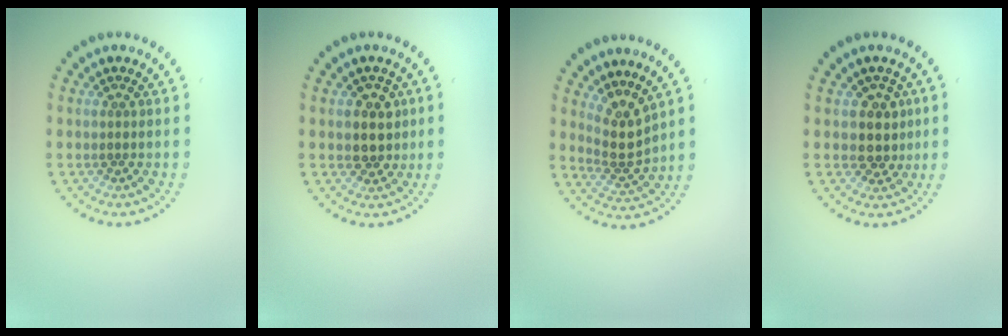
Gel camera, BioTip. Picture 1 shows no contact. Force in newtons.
{"total": 2.7, "press": 2.6, "slide": 1.0}
{"total": 3.0, "press": 2.2, "slide": 2.1}
{"total": 2.5, "press": 2.1, "slide": 1.3}